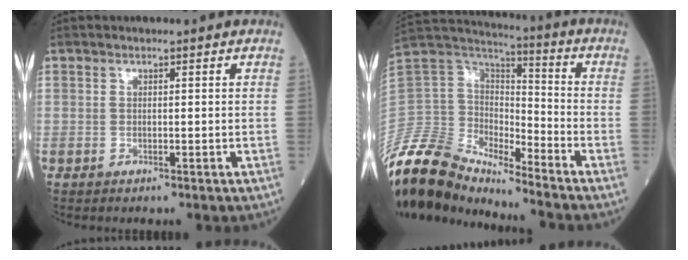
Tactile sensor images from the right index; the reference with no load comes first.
{"total": 15.8, "force": [-14.2, 4.8, 4.9], "torque": [-0.104, 0.052, -0.276]}